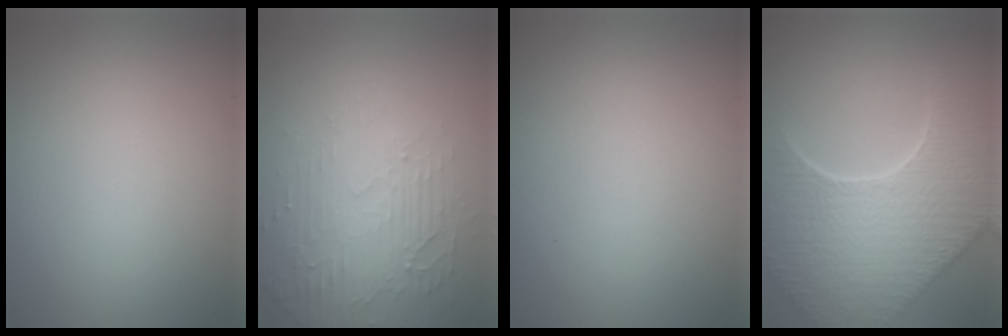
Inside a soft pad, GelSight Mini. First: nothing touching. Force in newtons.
{"total": 4.7, "press": 3.2, "slide": 3.5}
{"total": 0.0}
{"total": 9.4, "press": 6.6, "slide": 6.6}